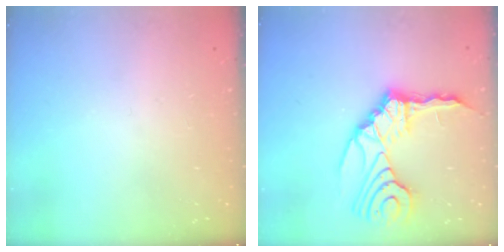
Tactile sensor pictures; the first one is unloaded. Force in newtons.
{"total": 14.5, "press": 13.4, "slide": 5.4}